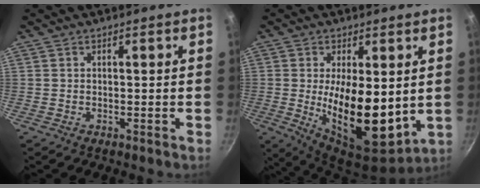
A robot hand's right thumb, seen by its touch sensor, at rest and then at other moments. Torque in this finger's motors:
{"motor_torque": [2.24, 2.66, 2.24, -0.13, 0.25]}